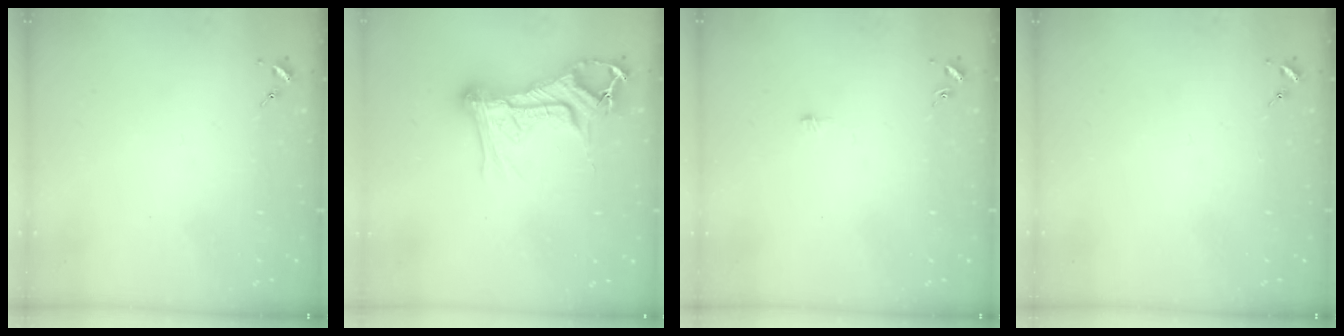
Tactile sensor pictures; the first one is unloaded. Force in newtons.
{"total": 15.6, "press": 15.6, "slide": 1.1}
{"total": 3.2, "press": 3.1, "slide": 0.3}
{"total": 0.0}